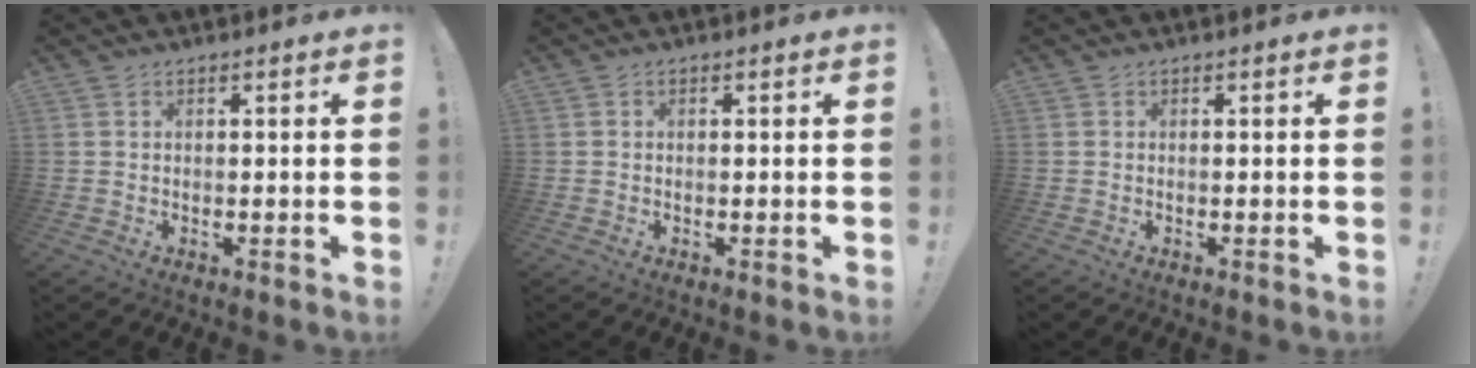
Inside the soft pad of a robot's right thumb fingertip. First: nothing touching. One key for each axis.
{"total": 0.0}
{"total": 0.0}